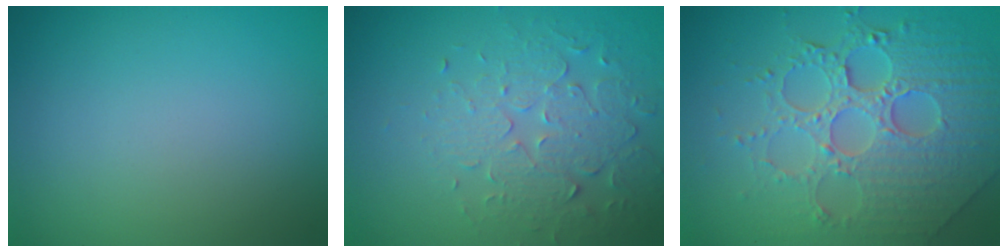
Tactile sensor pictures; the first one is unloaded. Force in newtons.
{"total": 4.1, "press": 3.5, "slide": 2.2}
{"total": 8.2, "press": 5.9, "slide": 5.6}